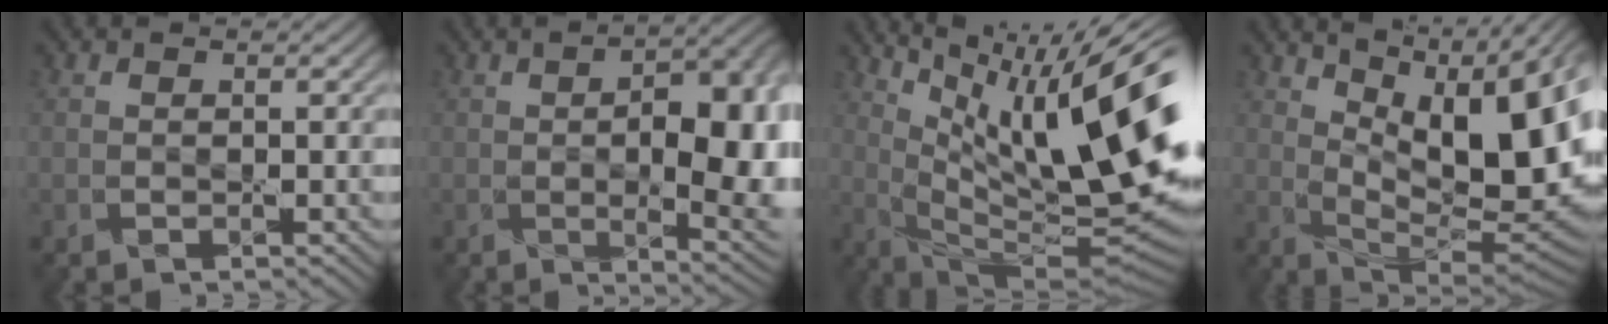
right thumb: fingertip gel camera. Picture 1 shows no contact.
{"total": 13.1, "force": [-0.4, 5.9, 11.6], "torque": [-0.156, -0.012, 0.010]}
{"total": 19.7, "force": [7.5, 5.7, 17.3], "torque": [-0.251, 0.020, 0.134]}
{"total": 16.7, "force": [5.3, 6.7, 14.3], "torque": [-0.216, 0.015, 0.088]}